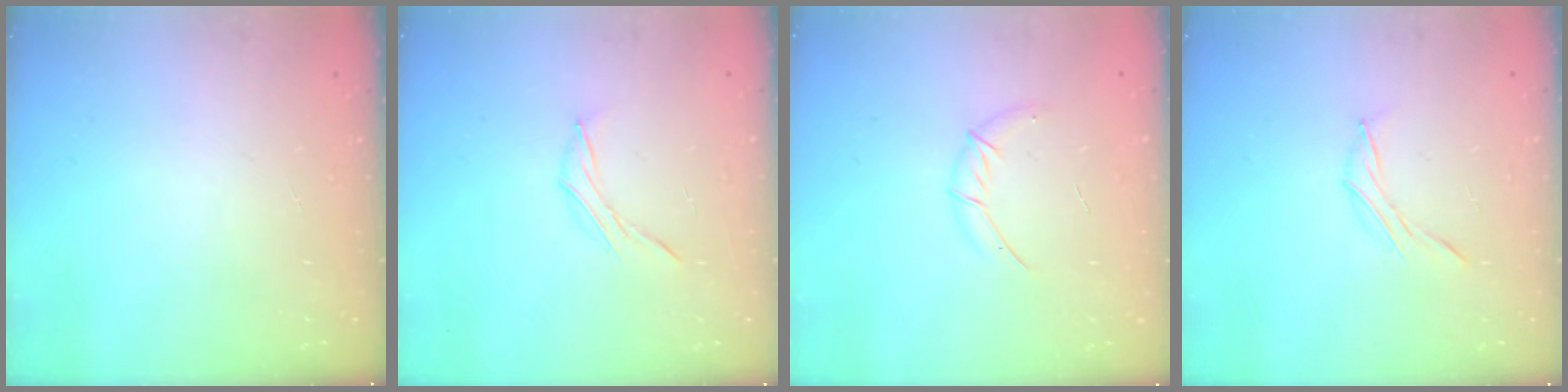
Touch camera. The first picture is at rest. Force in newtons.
{"total": 5.5, "press": 5.4, "slide": 1.2}
{"total": 5.7, "press": 5.6, "slide": 1.2}
{"total": 5.2, "press": 5.0, "slide": 1.3}